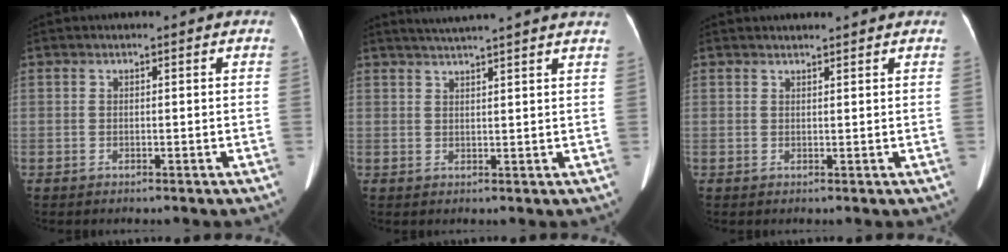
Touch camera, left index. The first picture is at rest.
{"total": 11.0, "force": [10.0, -0.8, 4.7], "torque": [-0.078, 0.020, 0.124]}
{"total": 2.9, "force": [2.8, 0.3, 0.5], "torque": [-0.012, 0.015, 0.037]}